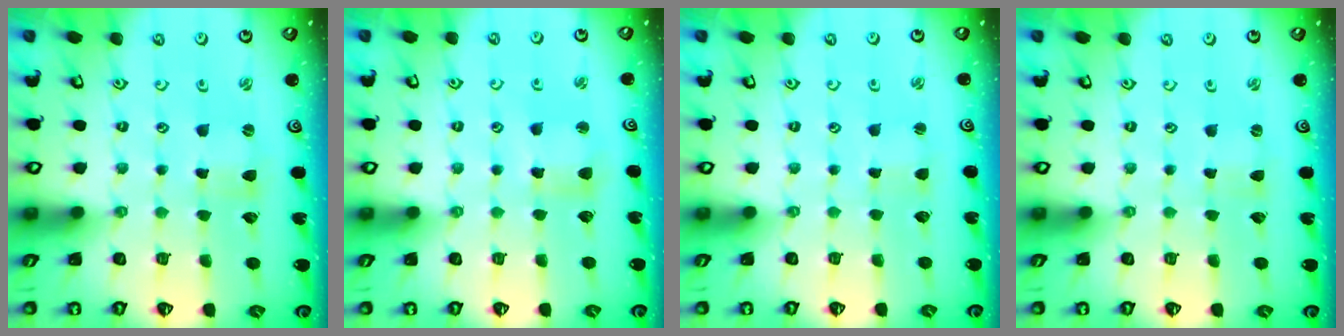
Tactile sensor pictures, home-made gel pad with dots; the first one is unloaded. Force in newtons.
{"total": 4.7, "press": 4.7, "slide": 0.6}
{"total": 1.7, "press": 1.7, "slide": 0.2}
{"total": 0.0}